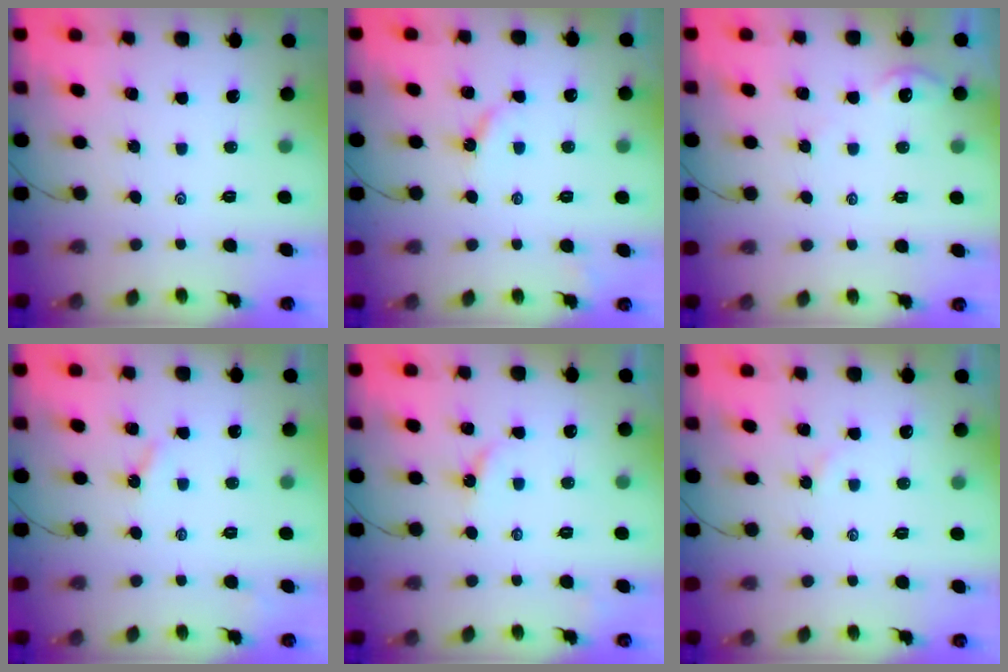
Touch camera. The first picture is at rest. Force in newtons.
{"total": 2.8, "press": 2.8, "slide": 0.4}
{"total": 1.3, "press": 1.2, "slide": 0.4}
{"total": 2.8, "press": 2.8, "slide": 0.5}
{"total": 2.9, "press": 2.8, "slide": 0.4}
{"total": 2.5, "press": 2.5, "slide": 0.4}